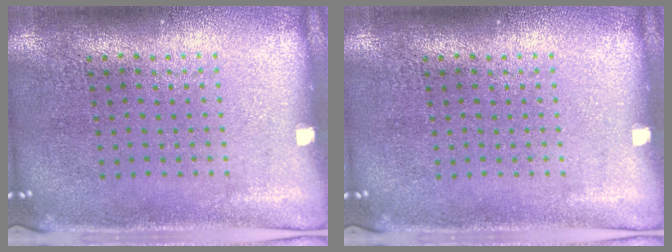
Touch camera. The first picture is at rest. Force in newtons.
{"total": 0.0}